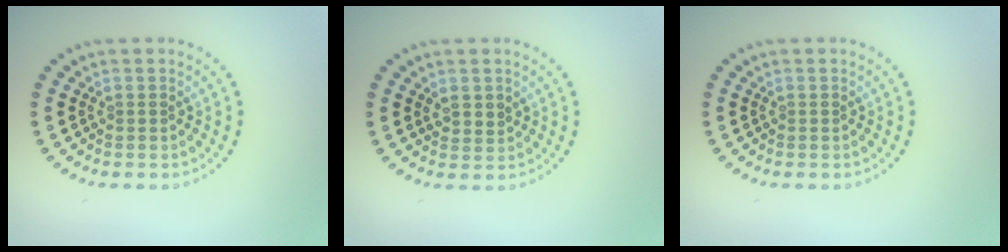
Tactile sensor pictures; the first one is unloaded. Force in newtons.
{"total": 1.5, "press": 1.2, "slide": 0.9}
{"total": 0.0}